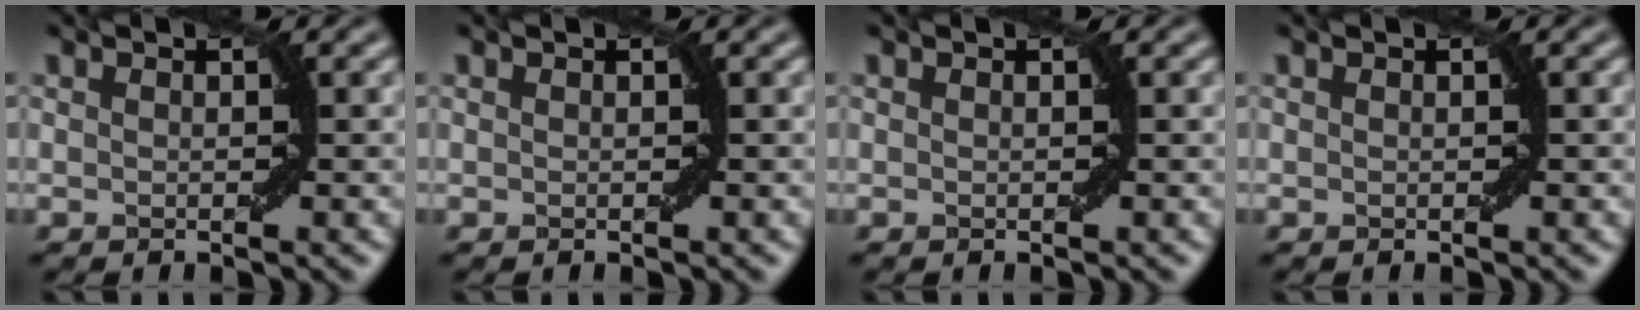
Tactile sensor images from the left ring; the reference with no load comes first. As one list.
[{"total": 0.0}, {"total": 0.0}, {"total": 0.0}]